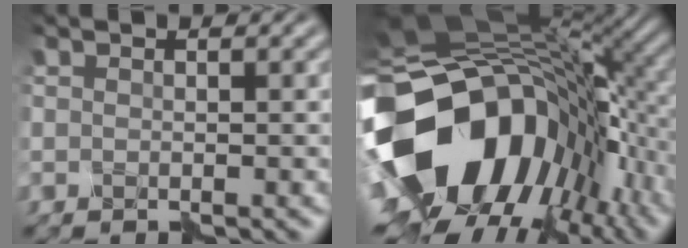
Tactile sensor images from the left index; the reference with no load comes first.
{"total": 19.6, "force": [-3.2, 14.3, 13.0], "torque": [-0.264, -0.032, -0.024]}